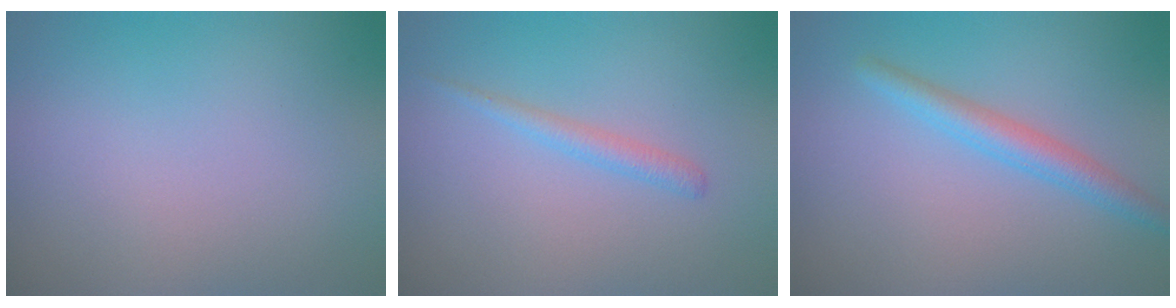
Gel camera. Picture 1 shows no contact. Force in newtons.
{"total": 1.4, "press": 1.4, "slide": 0.1}
{"total": 2.7, "press": 2.7, "slide": 0.1}